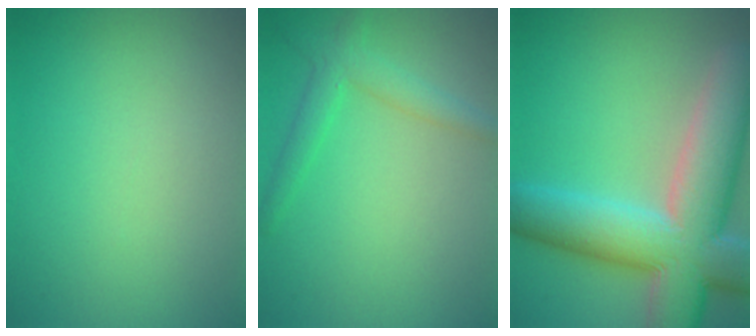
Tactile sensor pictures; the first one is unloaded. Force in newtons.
{"total": 2.7, "press": 2.7, "slide": 0.1}
{"total": 12.5, "press": 12.5, "slide": 1.1}